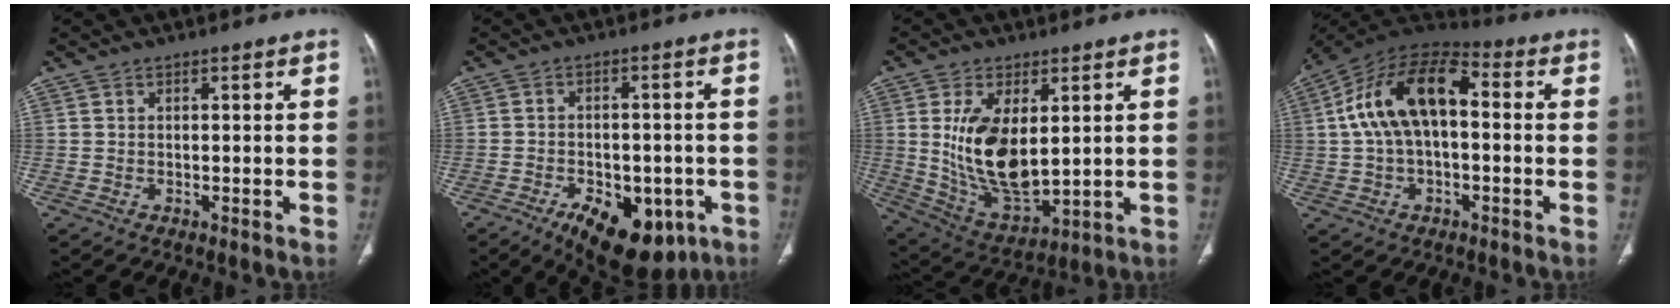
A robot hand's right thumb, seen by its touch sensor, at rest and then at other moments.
{"total": 15.1, "force": [-7.5, 8.2, 10.2], "torque": [-0.129, 0.019, -0.096]}
{"total": 15.0, "force": [2.3, 7.7, 12.7], "torque": [-0.224, -0.024, 0.063]}
{"total": 16.3, "force": [1.3, 9.0, 13.5], "torque": [-0.241, 0.047, 0.014]}